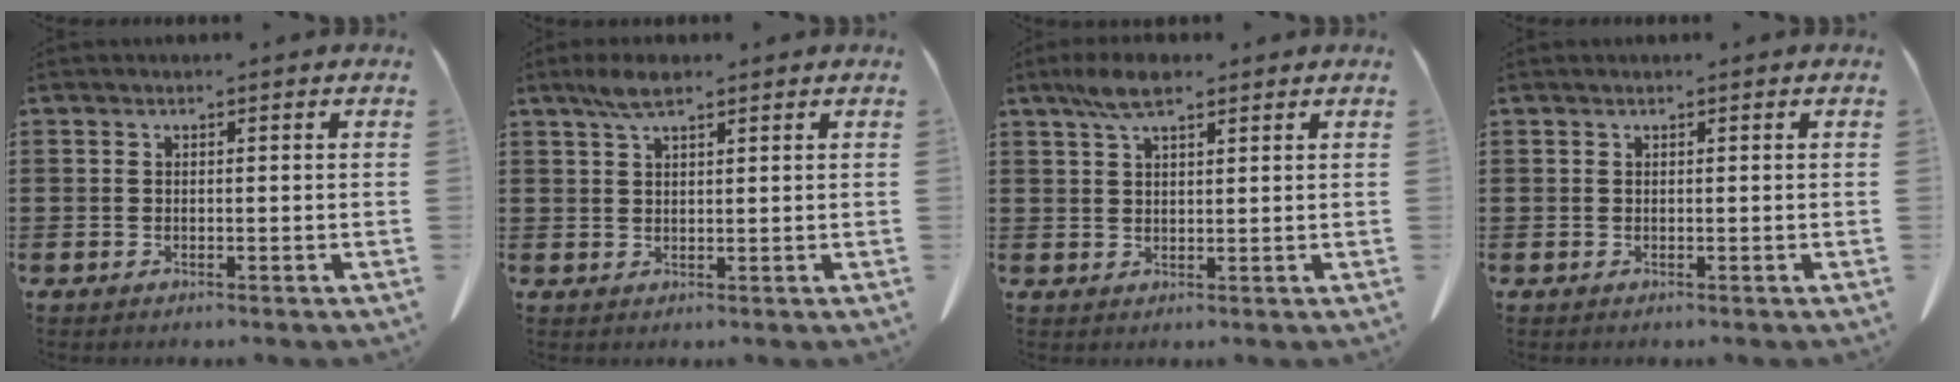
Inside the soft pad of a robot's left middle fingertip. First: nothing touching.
{"total": 3.9, "force": [2.3, 1.1, 3.0], "torque": [-0.064, 0.005, 0.041]}
{"total": 4.5, "force": [2.7, 1.3, 3.3], "torque": [-0.072, 0.004, 0.048]}
{"total": 0.0}